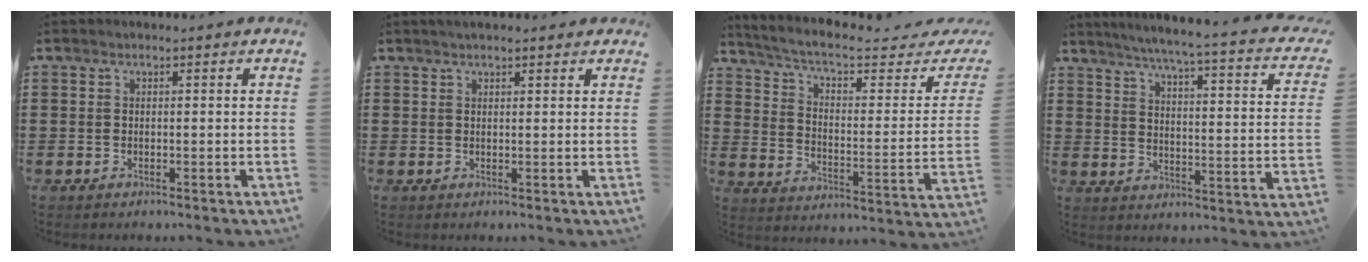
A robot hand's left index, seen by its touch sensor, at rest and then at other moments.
{"total": 1.6, "force": [1.4, 0.3, 0.7], "torque": [-0.014, 0.005, 0.027]}
{"total": 5.8, "force": [4.1, 1.1, 4.0], "torque": [-0.095, -0.031, 0.065]}
{"total": 4.8, "force": [3.8, -0.8, 2.9], "torque": [-0.075, -0.038, 0.052]}